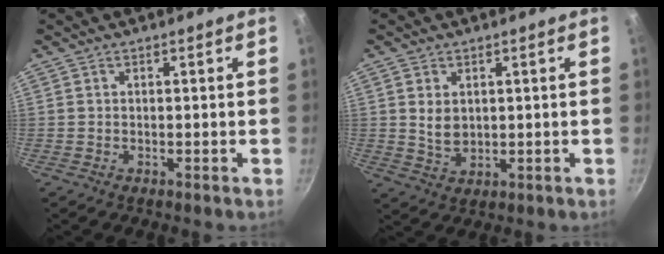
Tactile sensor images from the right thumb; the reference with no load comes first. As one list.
[{"total": 4.7, "force": [1.0, 3.3, 3.2], "torque": [-0.053, -0.012, 0.025]}]